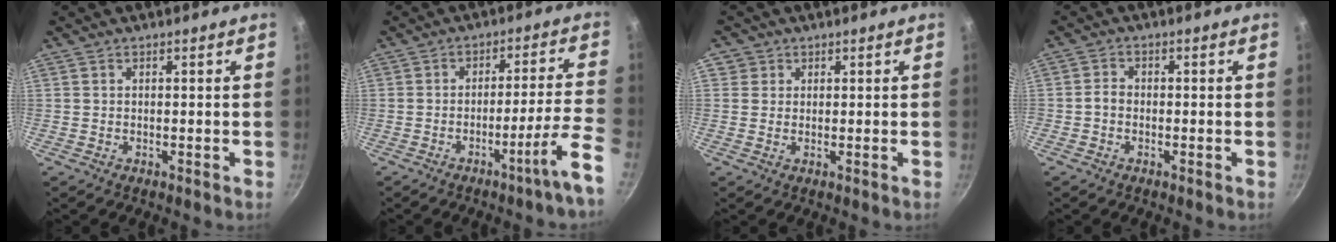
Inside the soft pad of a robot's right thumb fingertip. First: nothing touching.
{"total": 10.2, "force": [-5.4, -0.7, 8.6], "torque": [-0.119, 0.035, -0.081]}
{"total": 2.2, "force": [0.6, 2.1, 0.2], "torque": [0.017, 0.003, 0.004]}
{"total": 1.9, "force": [-0.8, 1.3, 1.1], "torque": [-0.025, 0.016, -0.020]}